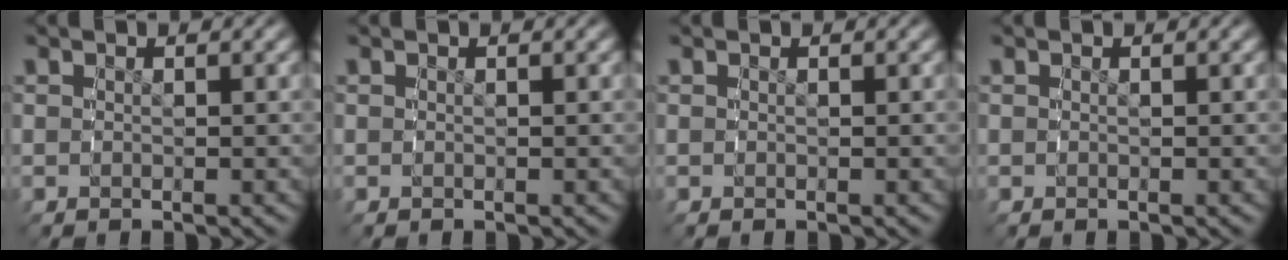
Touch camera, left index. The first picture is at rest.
{"total": 0.0}
{"total": 0.0}
{"total": 0.0}